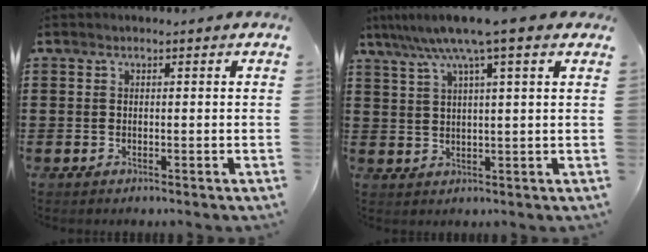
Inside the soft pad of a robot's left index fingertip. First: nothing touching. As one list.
[{"total": 7.7, "force": [4.9, -0.1, 6.0], "torque": [-0.128, -0.007, 0.083]}]